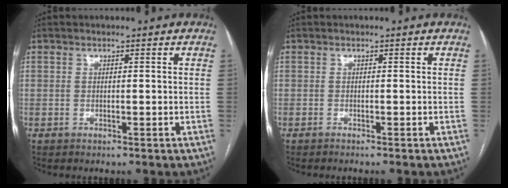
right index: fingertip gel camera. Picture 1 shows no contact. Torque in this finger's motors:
{"motor_torque": [-0.10, -0.07, 0.00, 0.01]}